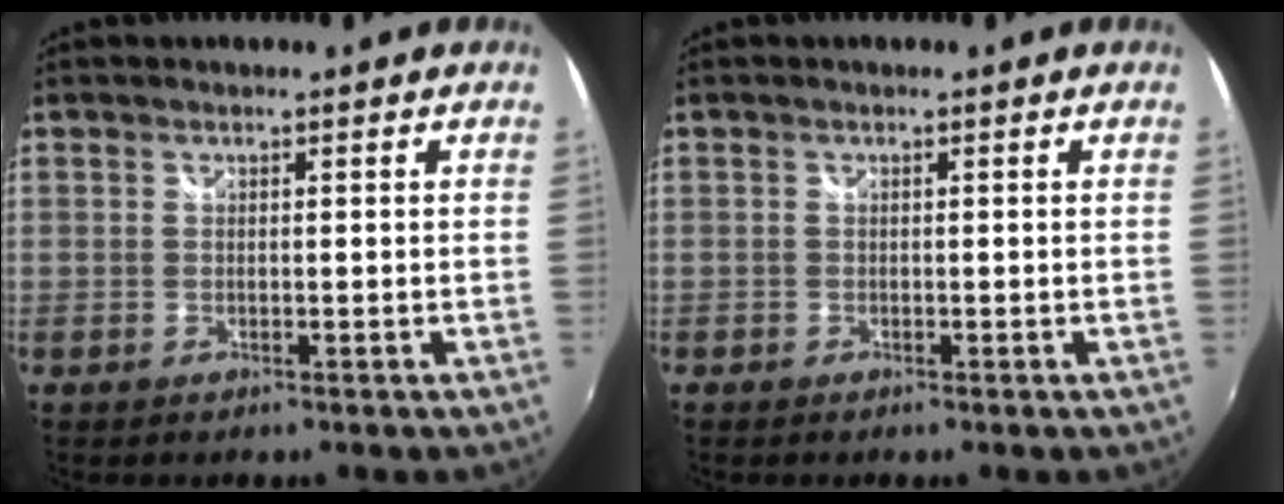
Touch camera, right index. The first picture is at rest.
{"total": 0.0}